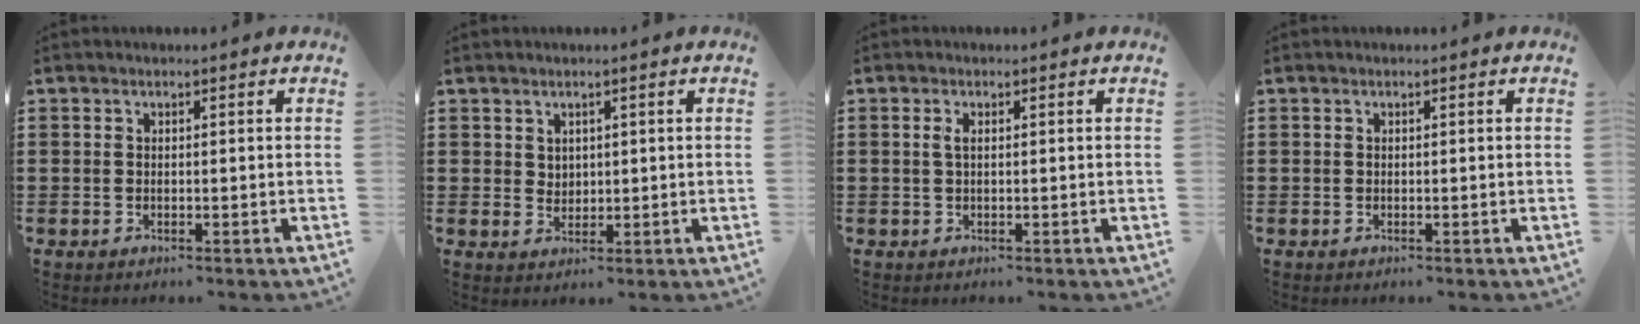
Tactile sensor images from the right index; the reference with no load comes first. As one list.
[{"total": 2.0, "force": [1.2, 1.6, 0.3], "torque": [-0.011, 0.008, 0.022]}, {"total": 1.2, "force": [0.2, 0.4, 1.1], "torque": [-0.024, 0.003, 0.003]}, {"total": 0.0}]